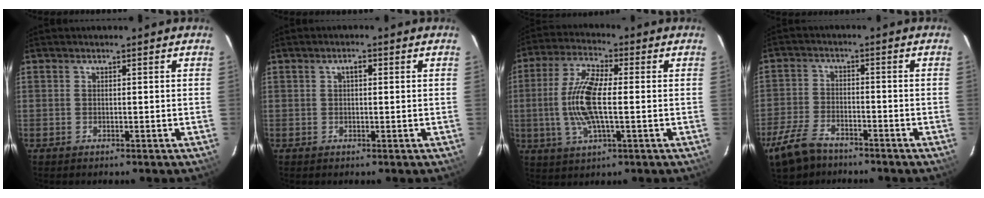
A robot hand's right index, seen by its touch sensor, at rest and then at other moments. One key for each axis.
{"total": 1.6, "fx": 0.5, "fy": 0.8, "fz": 1.4, "tx": -0.024, "ty": 0.006, "tz": 0.007}
{"total": 12.1, "fx": -0.6, "fy": 3.8, "fz": 11.4, "tx": -0.239, "ty": 0.006, "tz": -0.014}
{"total": 9.6, "fx": -7.0, "fy": 4.7, "fz": 4.4, "tx": -0.125, "ty": -0.008, "tz": -0.134}